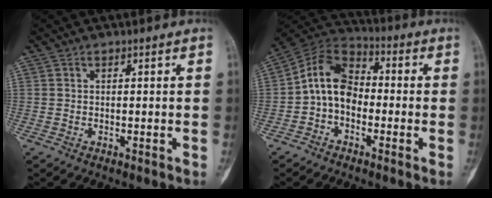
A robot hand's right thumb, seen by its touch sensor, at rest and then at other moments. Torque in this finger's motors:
{"motor_torque": [1.49, 1.38, 0.67, -0.70, 0.08]}